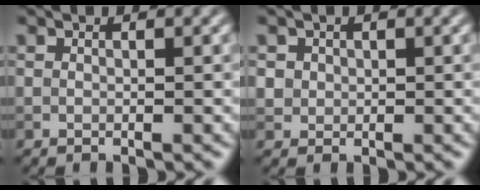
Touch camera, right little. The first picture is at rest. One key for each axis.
{"total": 1.4, "fx": 0.5, "fy": 1.3, "fz": 0.4, "tx": -0.009, "ty": -0.002, "tz": 0.023}